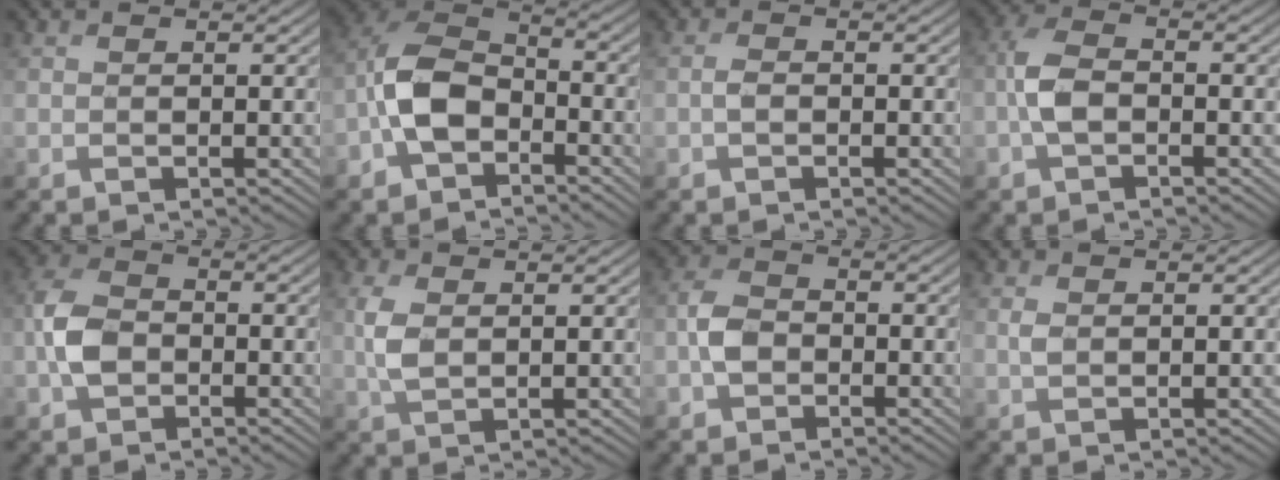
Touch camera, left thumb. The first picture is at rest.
{"total": 7.7, "force": [-2.9, 4.7, 5.4], "torque": [-0.111, 0.014, -0.076]}
{"total": 0.6, "force": [0.1, 0.2, 0.6], "torque": [-0.011, 0.008, -0.004]}
{"total": 4.2, "force": [-1.0, 2.2, 3.5], "torque": [-0.078, 0.012, -0.027]}
{"total": 4.9, "force": [-1.0, 3.5, 3.2], "torque": [-0.075, 0.007, -0.028]}
{"total": 3.3, "force": [1.3, 1.3, 2.7], "torque": [-0.071, 0.009, 0.030]}
{"total": 3.3, "force": [-0.9, 2.5, 2.0], "torque": [-0.047, 0.008, -0.028]}
{"total": 1.2, "force": [1.0, 0.3, 0.7], "torque": [-0.020, 0.007, 0.021]}